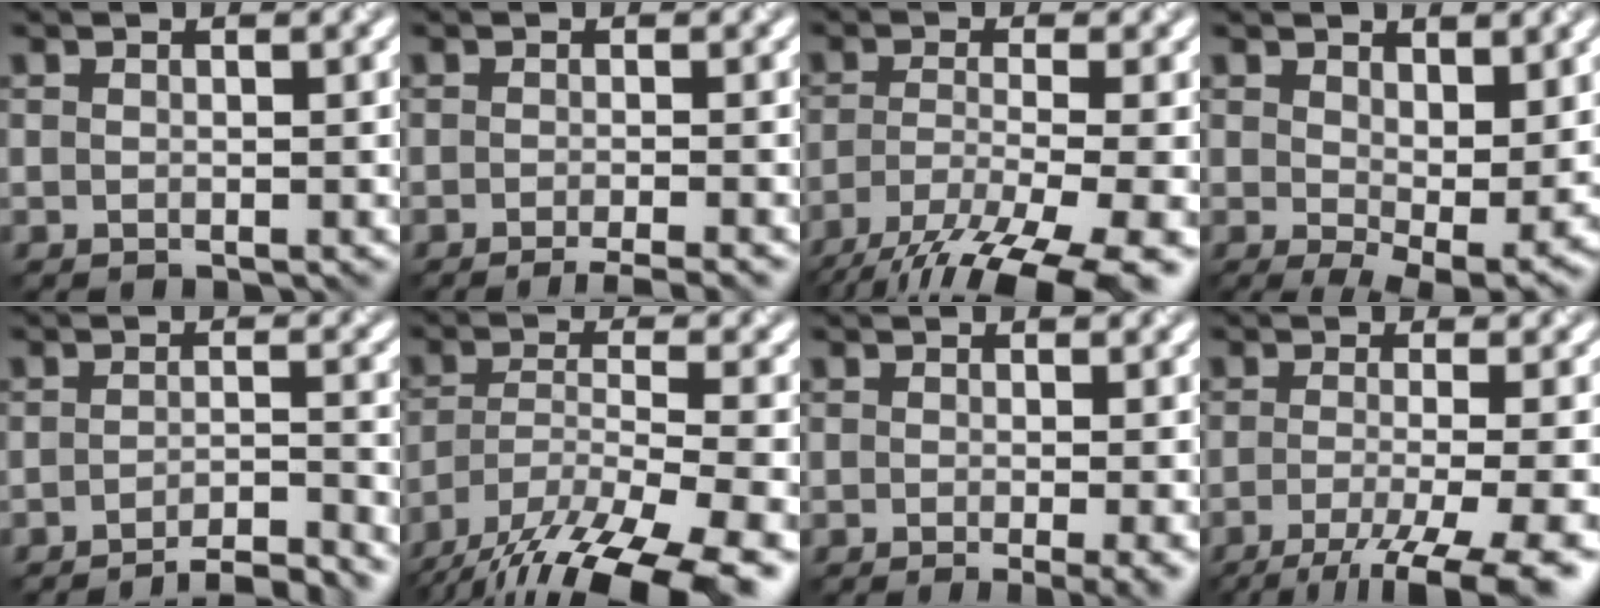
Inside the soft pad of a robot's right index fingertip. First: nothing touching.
{"total": 3.5, "force": [-2.7, 0.5, 2.1], "torque": [-0.023, -0.005, -0.039]}
{"total": 10.8, "force": [-7.9, 3.0, 6.7], "torque": [-0.138, -0.032, -0.119]}
{"total": 5.6, "force": [0.3, 2.8, 4.8], "torque": [-0.089, -0.023, 0.019]}
{"total": 6.5, "force": [-5.7, 0.8, 2.8], "torque": [-0.037, 0.006, -0.082]}
{"total": 14.8, "force": [-11.4, 4.9, 8.0], "torque": [-0.170, -0.043, -0.165]}
{"total": 3.9, "force": [-1.4, 1.3, 3.3], "torque": [-0.041, -0.011, -0.008]}
{"total": 8.1, "force": [-4.7, 1.8, 6.4], "torque": [-0.101, -0.013, -0.076]}